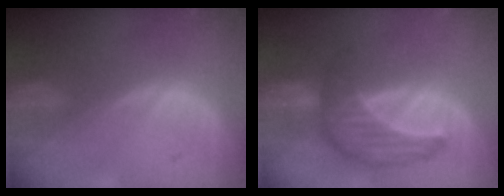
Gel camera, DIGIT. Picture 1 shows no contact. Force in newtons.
{"total": 7.4, "press": 7.4, "slide": 0.2}